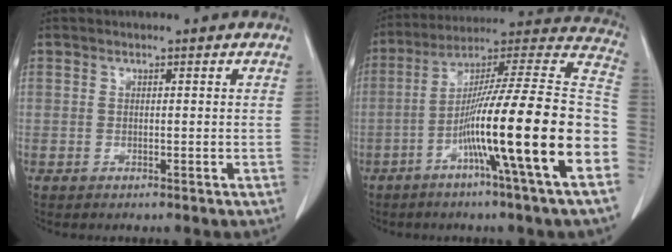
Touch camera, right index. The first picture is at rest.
{"total": 24.1, "force": [-7.9, -0.9, 22.7], "torque": [-0.304, -0.007, -0.145]}